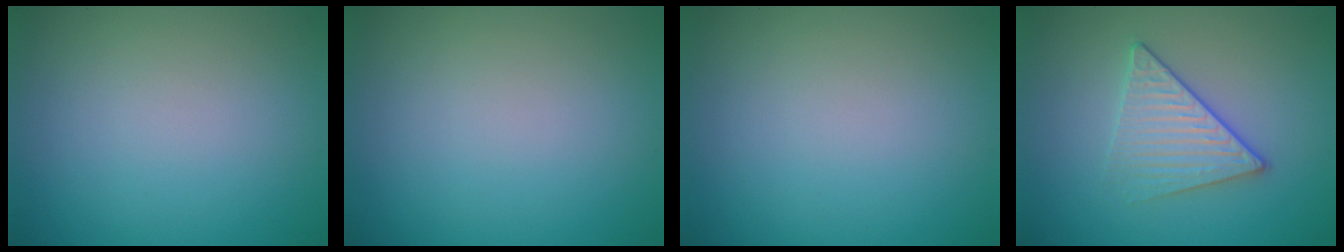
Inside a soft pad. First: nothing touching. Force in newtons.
{"total": 0.0}
{"total": 0.0}
{"total": 3.2, "press": 3.0, "slide": 1.2}